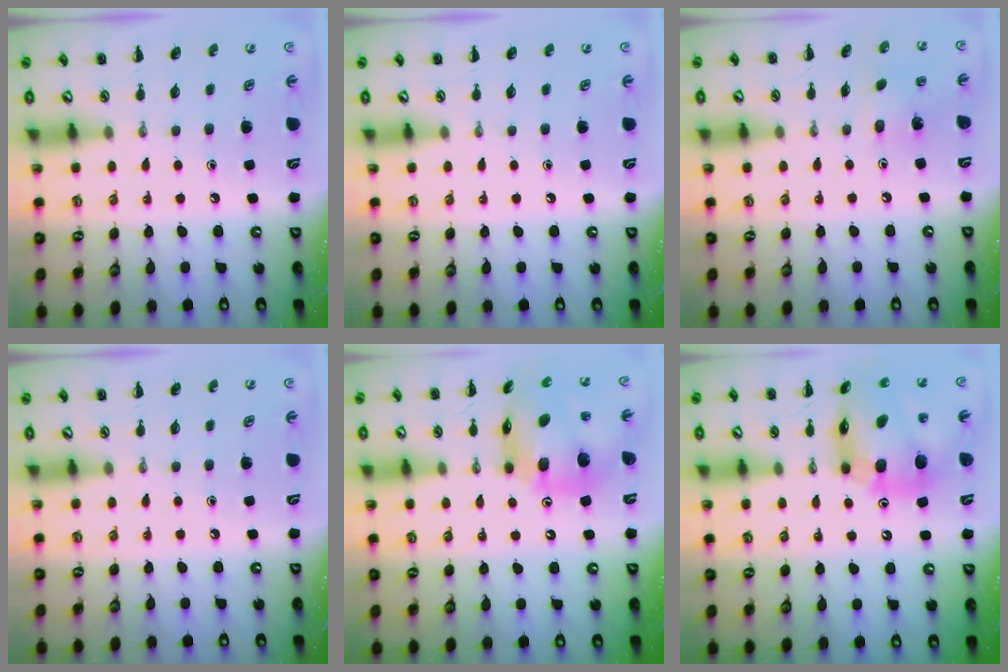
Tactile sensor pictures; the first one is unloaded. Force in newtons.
{"total": 0.0}
{"total": 4.0, "press": 3.9, "slide": 0.4}
{"total": 0.0}
{"total": 14.2, "press": 13.8, "slide": 3.4}
{"total": 16.2, "press": 15.4, "slide": 4.8}